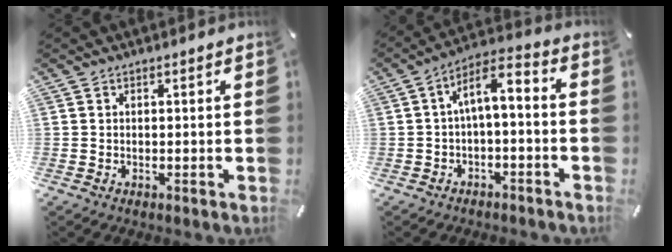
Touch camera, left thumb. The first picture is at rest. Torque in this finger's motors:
{"motor_torque": [0.92, 2.29, 0.88, -0.48, 0.50]}